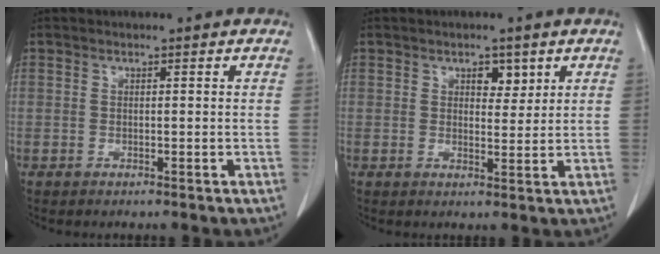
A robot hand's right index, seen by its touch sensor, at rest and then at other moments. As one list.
[{"total": 2.9, "force": [1.6, 1.6, 1.8], "torque": [-0.021, -0.001, 0.024]}]